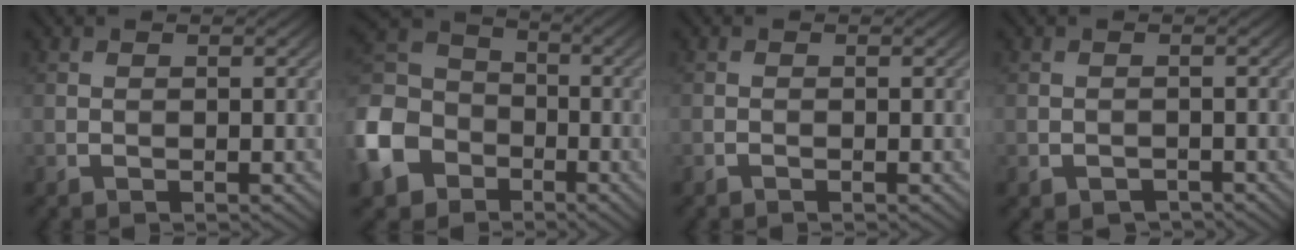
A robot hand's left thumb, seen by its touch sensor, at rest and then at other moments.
{"total": 12.4, "force": [-5.6, 9.6, 5.5], "torque": [-0.196, -0.028, -0.126]}
{"total": 0.0}
{"total": 1.0, "force": [-0.8, 0.5, 0.0], "torque": [0.000, 0.000, -0.016]}